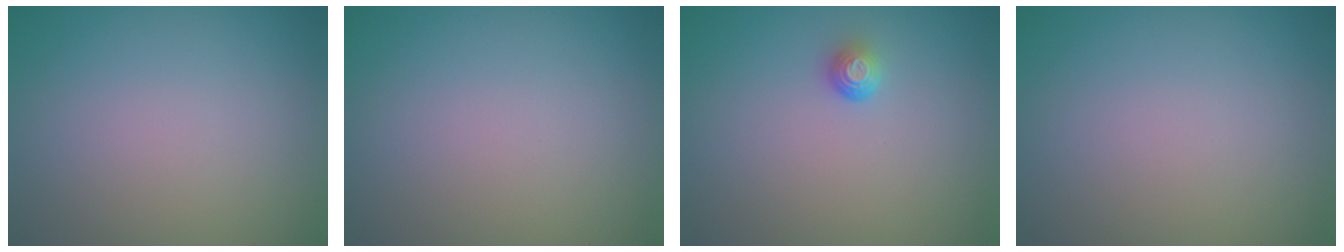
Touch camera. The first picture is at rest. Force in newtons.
{"total": 0.0}
{"total": 1.2, "press": 0.9, "slide": 0.8}
{"total": 0.0}